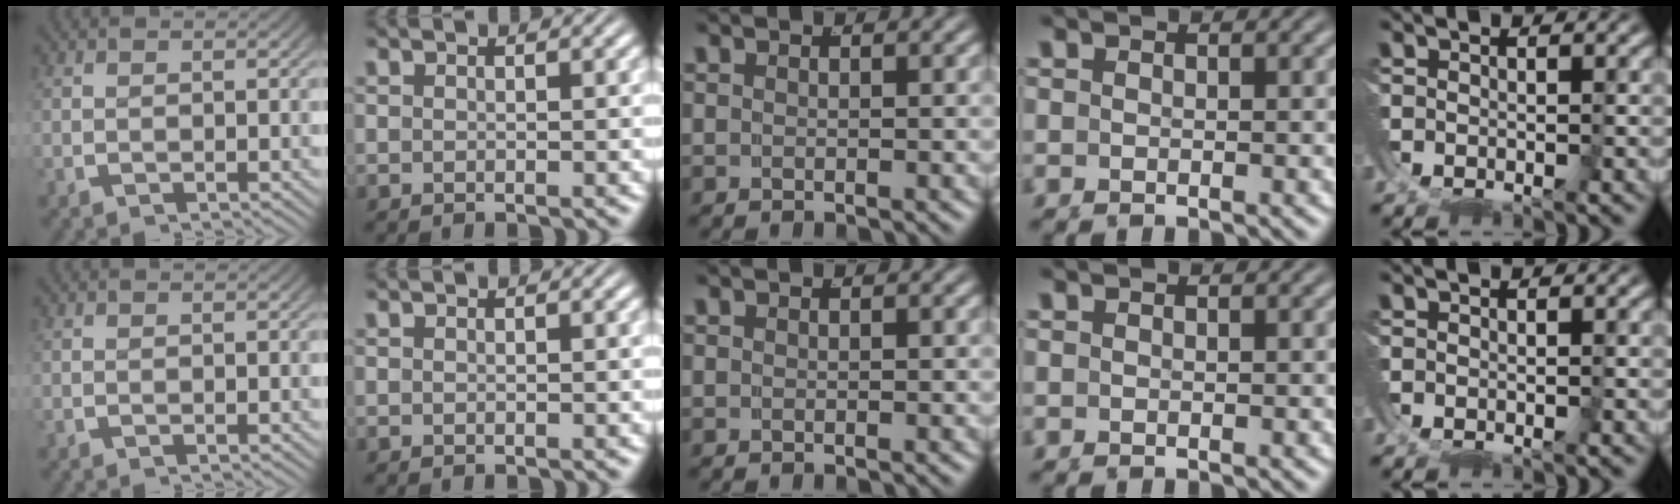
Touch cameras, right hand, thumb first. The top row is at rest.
{}